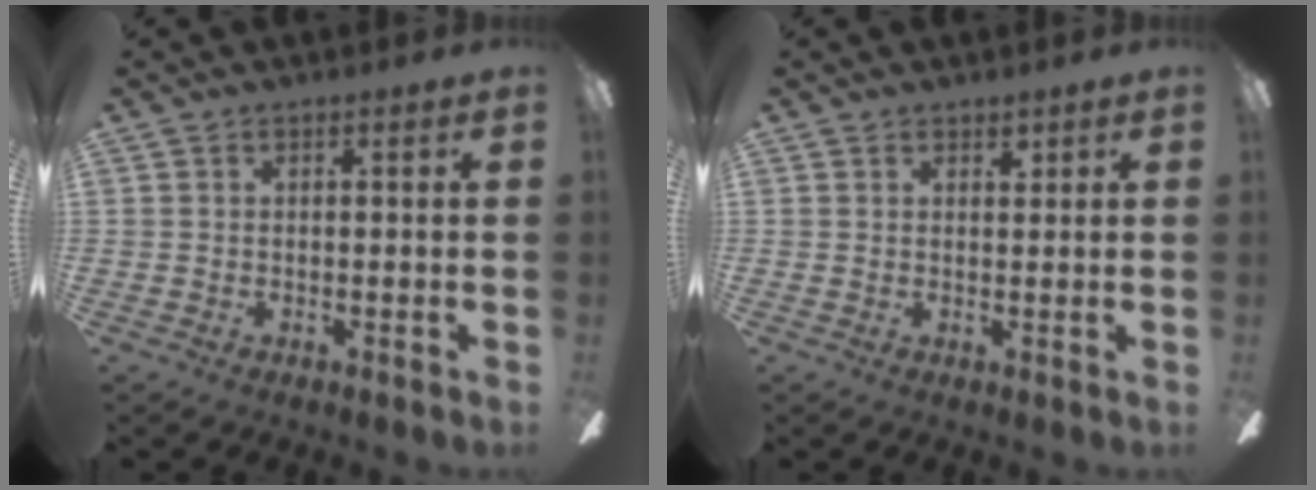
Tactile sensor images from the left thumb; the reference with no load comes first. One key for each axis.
{"total": 1.7, "fx": 1.4, "fy": 0.9, "fz": 0.5, "tx": -0.003, "ty": -0.003, "tz": 0.024}